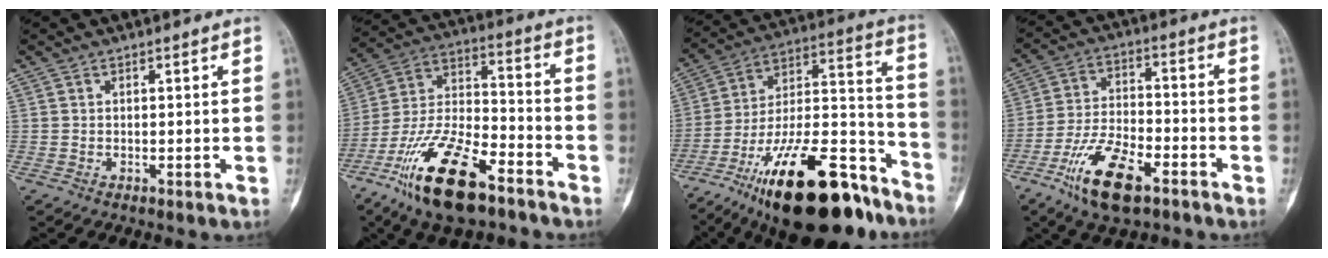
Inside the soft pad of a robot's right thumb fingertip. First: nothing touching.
{"total": 20.3, "force": [-12.5, 7.9, 14.0], "torque": [-0.268, 0.065, -0.229]}
{"total": 30.0, "force": [-19.3, 10.6, 20.3], "torque": [-0.285, 0.084, -0.319]}
{"total": 13.8, "force": [-7.9, 5.9, 9.7], "torque": [-0.173, 0.036, -0.144]}